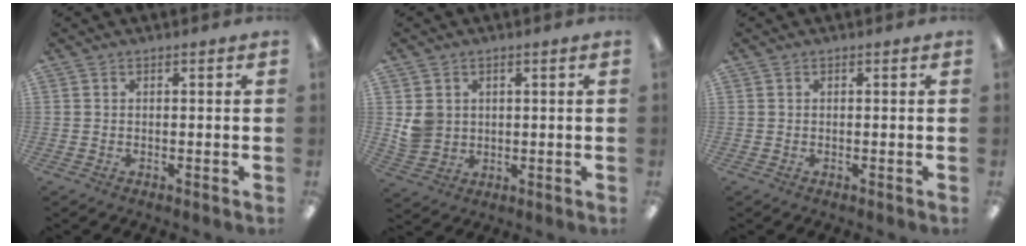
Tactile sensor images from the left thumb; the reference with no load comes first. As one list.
[{"total": 4.7, "force": [1.4, 4.3, 1.1], "torque": [-0.015, 0.004, 0.026]}, {"total": 0.0}]